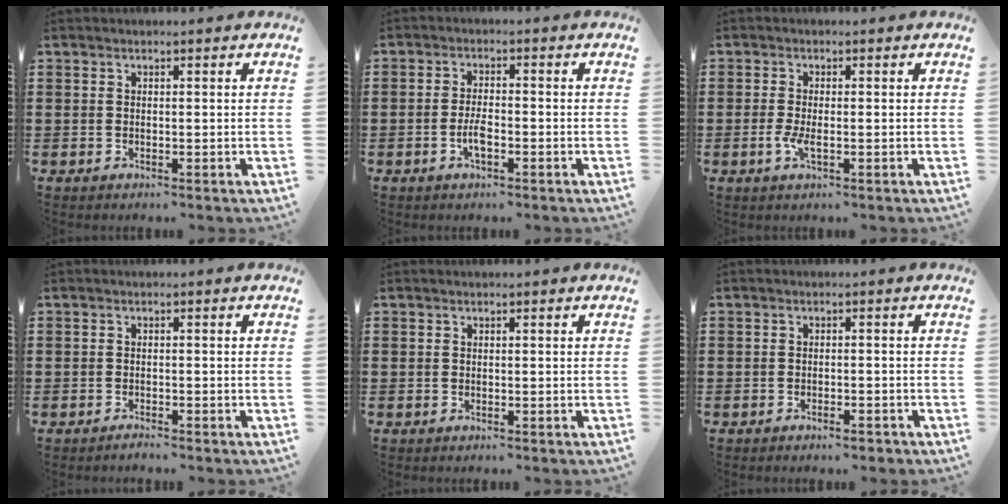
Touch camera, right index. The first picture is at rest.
{"total": 3.3, "force": [-1.3, 1.1, 2.9], "torque": [-0.066, -0.002, -0.027]}
{"total": 2.5, "force": [-0.7, 0.6, 2.3], "torque": [-0.055, -0.007, -0.017]}
{"total": 1.1, "force": [-1.1, -0.1, 0.1], "torque": [-0.006, -0.004, -0.021]}
{"total": 0.0}
{"total": 1.5, "force": [-1.4, 0.1, 0.6], "torque": [-0.015, -0.005, -0.027]}